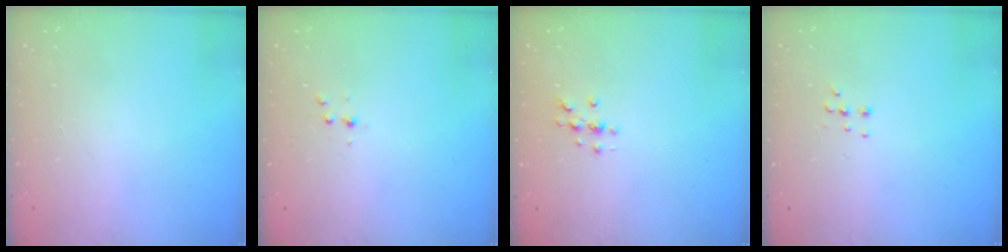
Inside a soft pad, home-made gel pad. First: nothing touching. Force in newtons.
{"total": 3.1, "press": 2.7, "slide": 1.6}
{"total": 4.2, "press": 4.2, "slide": 0.5}
{"total": 5.7, "press": 5.6, "slide": 1.0}